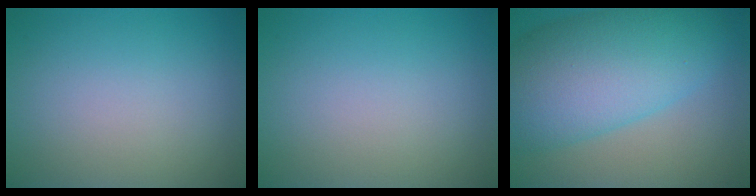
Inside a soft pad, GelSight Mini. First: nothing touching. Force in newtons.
{"total": 0.0}
{"total": 11.1, "press": 11.1, "slide": 0.3}